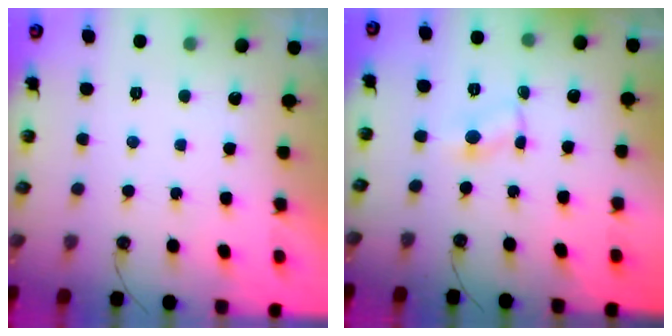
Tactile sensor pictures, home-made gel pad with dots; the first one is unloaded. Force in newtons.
{"total": 1.8, "press": 1.8, "slide": 0.2}